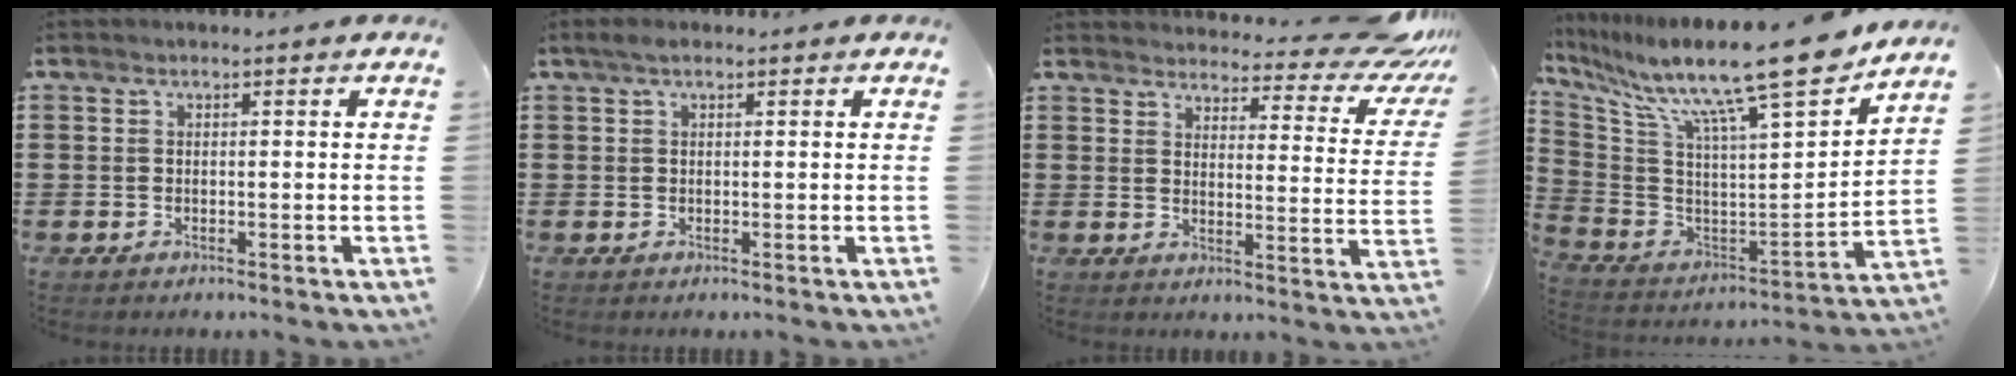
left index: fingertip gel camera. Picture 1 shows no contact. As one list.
[{"total": 1.1, "force": [0.6, 0.4, 0.8], "torque": [-0.016, 0.004, 0.009]}, {"total": 5.9, "force": [5.4, 1.0, 2.2], "torque": [-0.038, -0.047, 0.087]}, {"total": 15.5, "force": [12.9, -0.6, 8.6], "torque": [-0.171, -0.106, 0.199]}]